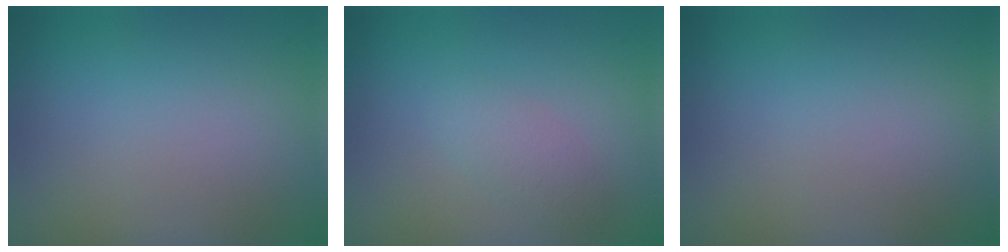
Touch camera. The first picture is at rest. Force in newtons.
{"total": 1.7, "press": 1.7, "slide": 0.0}
{"total": 0.0}